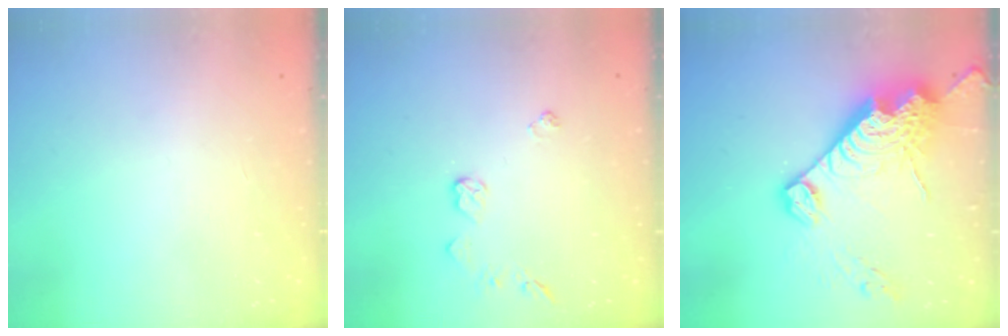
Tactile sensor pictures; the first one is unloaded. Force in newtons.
{"total": 5.2, "press": 5.2, "slide": 0.4}
{"total": 21.7, "press": 21.6, "slide": 1.8}